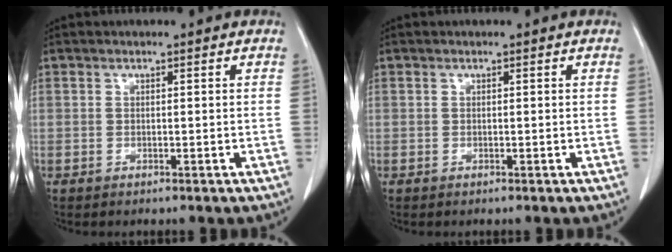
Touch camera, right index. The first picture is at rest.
{"total": 0.0}